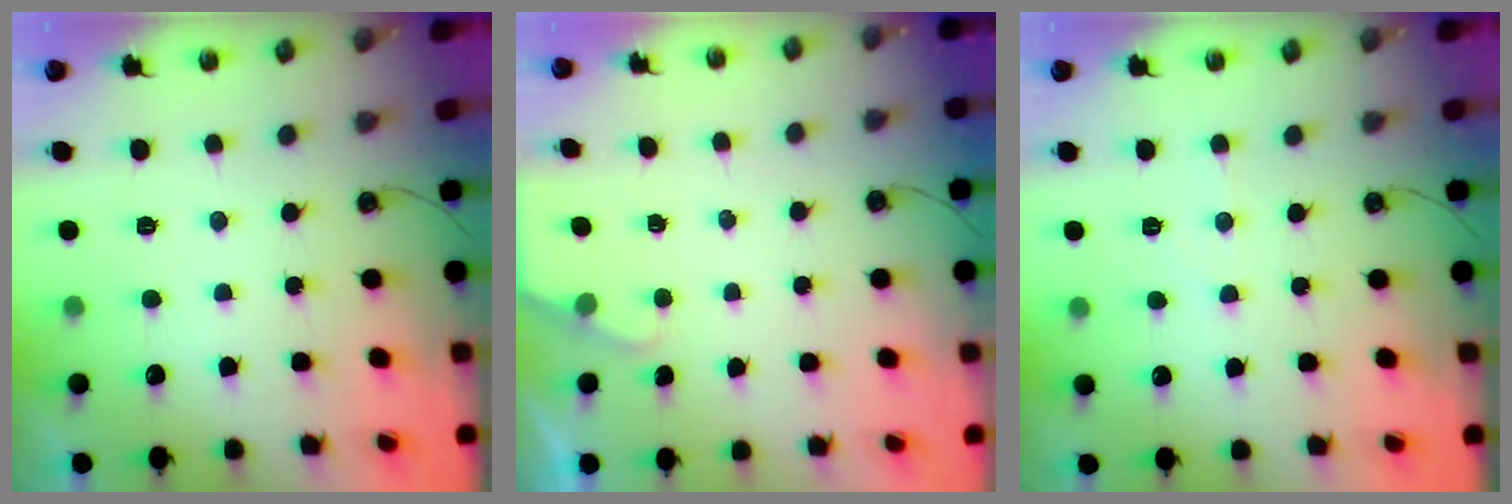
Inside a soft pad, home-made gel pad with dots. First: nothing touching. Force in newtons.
{"total": 1.5, "press": 1.5, "slide": 0.3}
{"total": 4.5, "press": 4.5, "slide": 0.2}